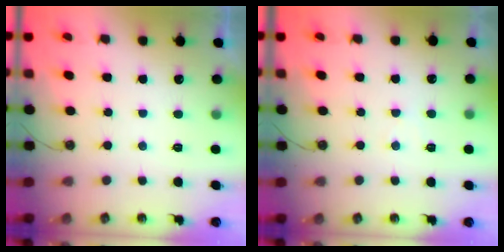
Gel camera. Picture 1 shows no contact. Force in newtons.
{"total": 4.0, "press": 3.9, "slide": 0.6}